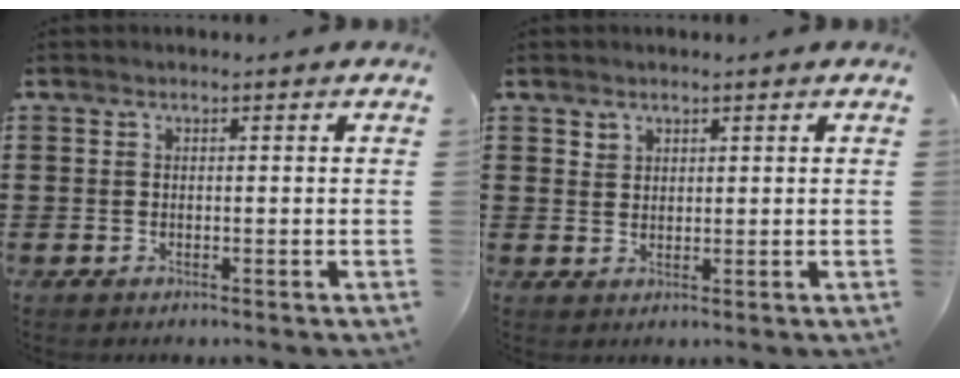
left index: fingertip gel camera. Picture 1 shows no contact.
{"total": 1.7, "force": [1.4, 1.0, 0.1], "torque": [0.003, -0.002, 0.026]}